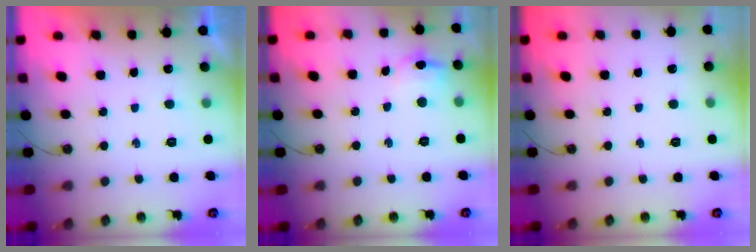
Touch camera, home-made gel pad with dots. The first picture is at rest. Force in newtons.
{"total": 7.4, "press": 7.3, "slide": 1.3}
{"total": 0.0}